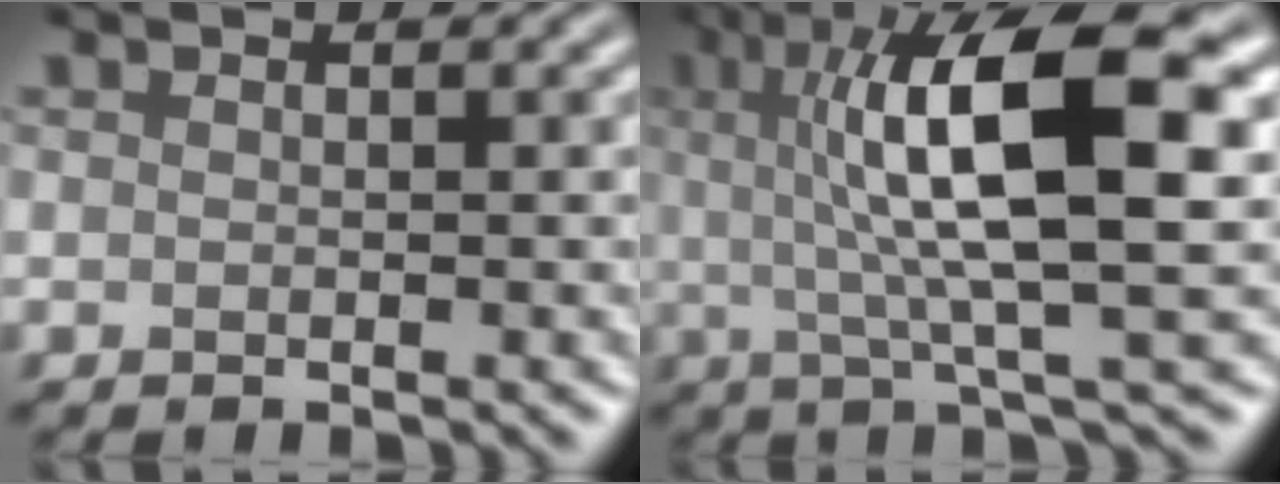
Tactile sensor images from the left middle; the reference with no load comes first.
{"total": 11.5, "force": [2.3, 2.8, 11.0], "torque": [-0.163, 0.011, 0.039]}